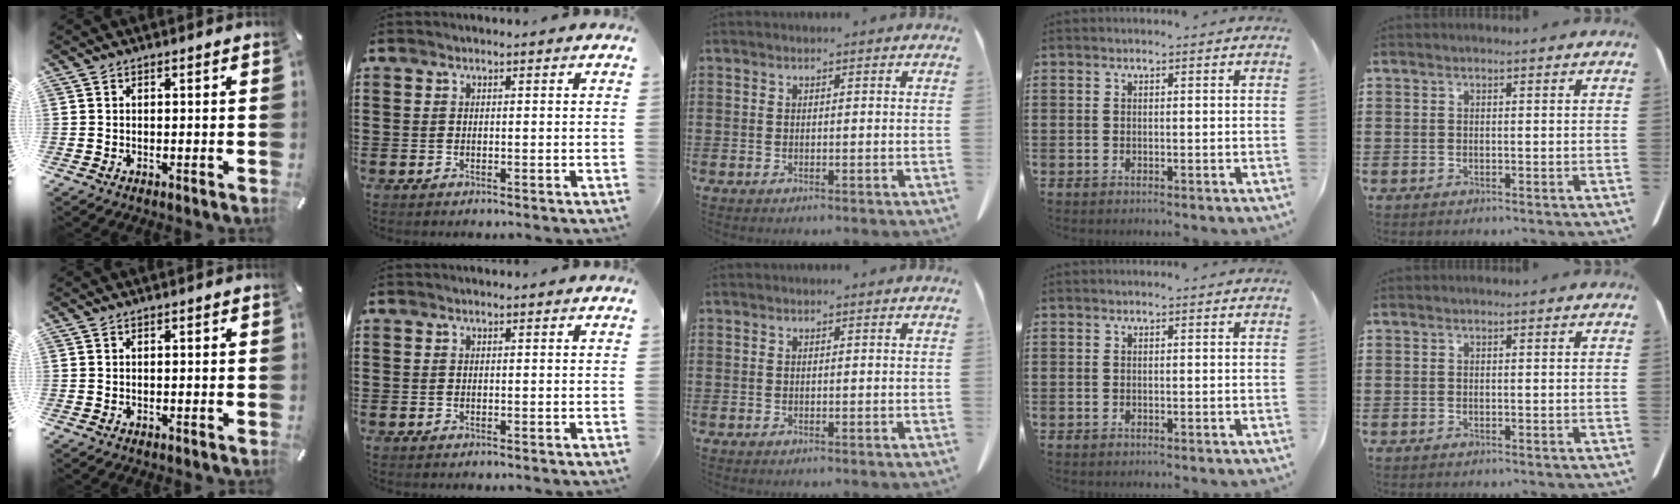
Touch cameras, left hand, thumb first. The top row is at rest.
{}